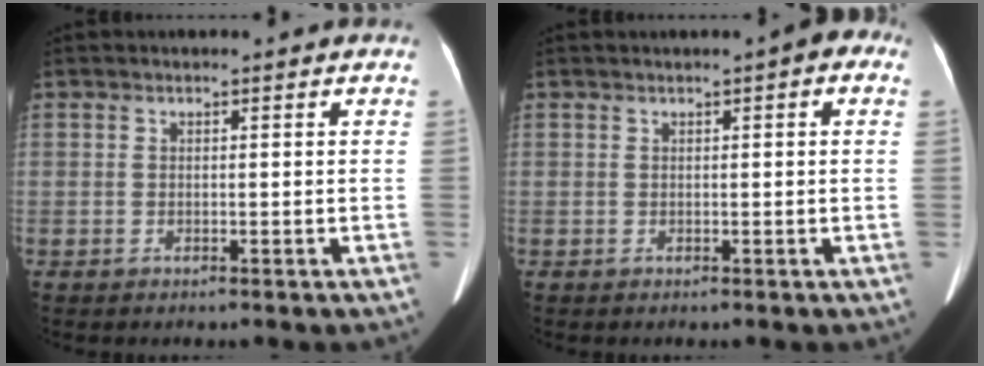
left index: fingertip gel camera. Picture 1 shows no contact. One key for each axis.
{"total": 2.7, "fx": 1.1, "fy": 0.6, "fz": 2.4, "tx": -0.026, "ty": 0.011, "tz": 0.008}